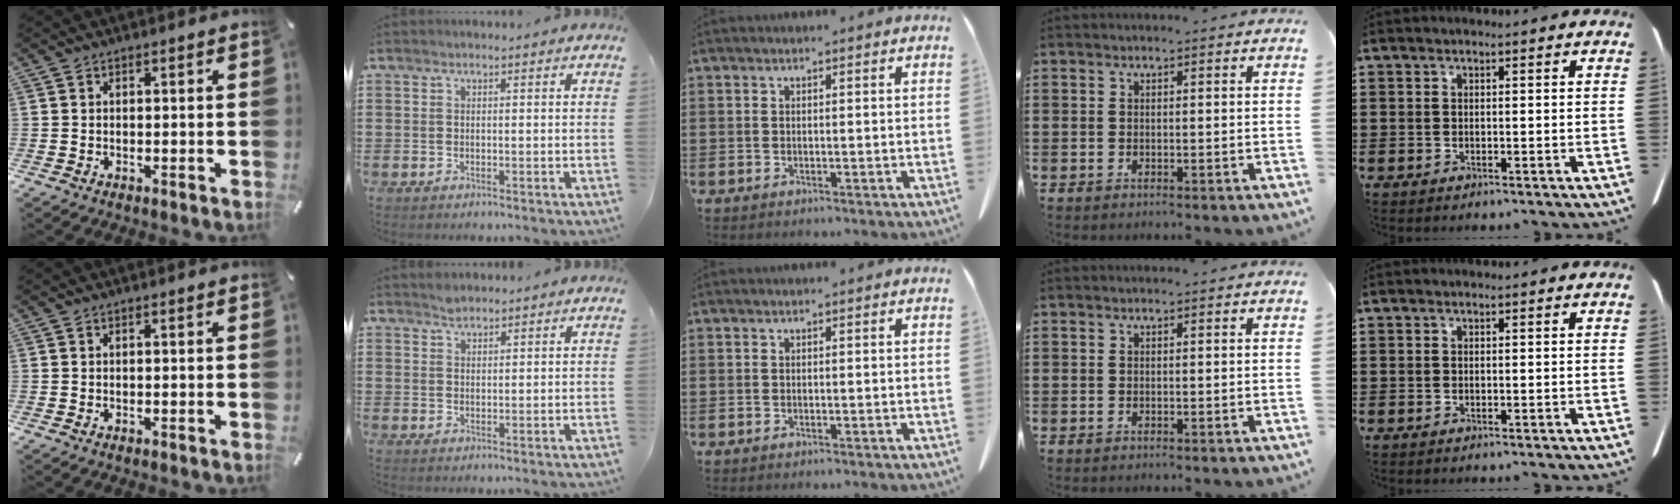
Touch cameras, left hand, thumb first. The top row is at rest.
{"index": {"total": 1.7, "force": [1.6, 0.6, 0.3], "torque": [-0.009, 0.000, 0.031]}}